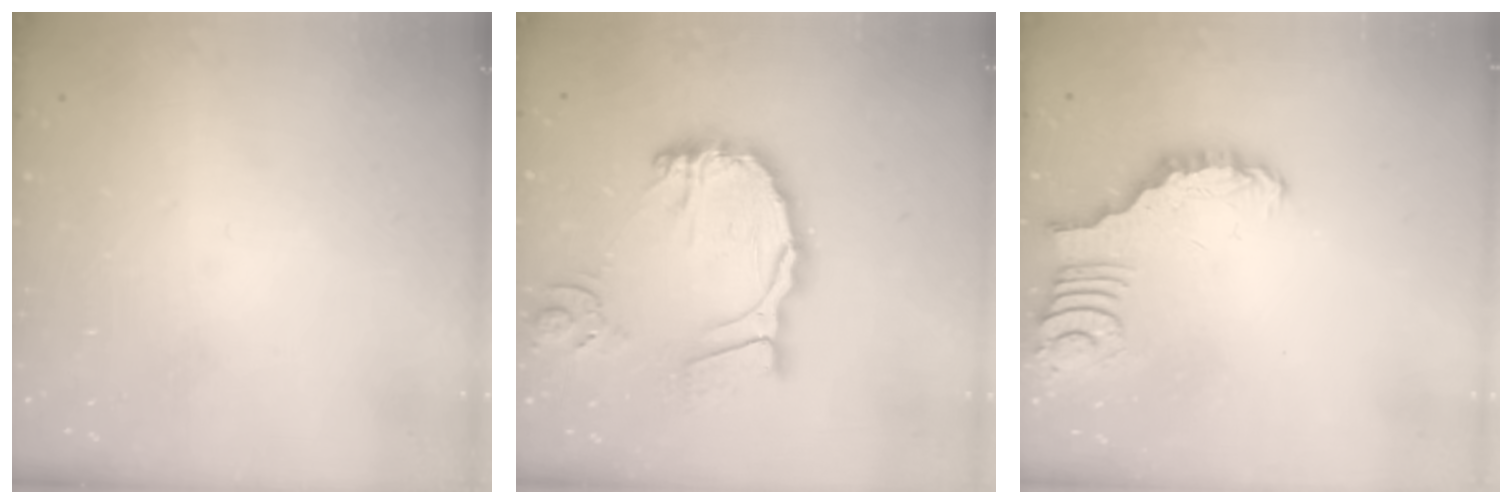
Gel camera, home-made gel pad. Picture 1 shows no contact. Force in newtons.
{"total": 18.2, "press": 18.1, "slide": 2.0}
{"total": 3.0, "press": 2.9, "slide": 0.3}